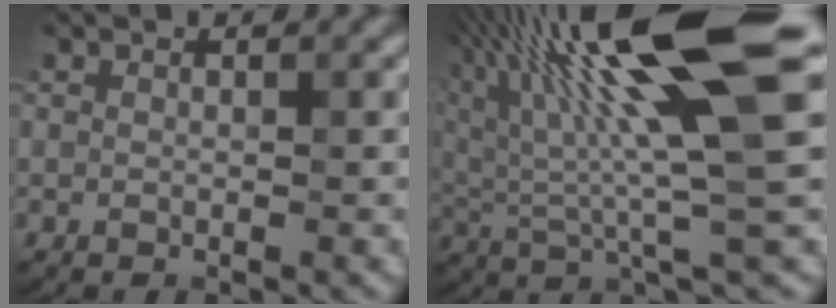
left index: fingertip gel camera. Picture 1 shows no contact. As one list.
[{"total": 13.9, "force": [5.4, 2.3, 12.7], "torque": [-0.224, 0.024, 0.093]}]